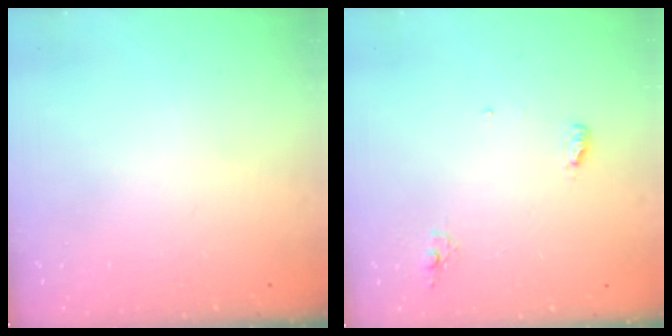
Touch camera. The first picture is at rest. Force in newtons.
{"total": 4.8, "press": 4.8, "slide": 0.3}